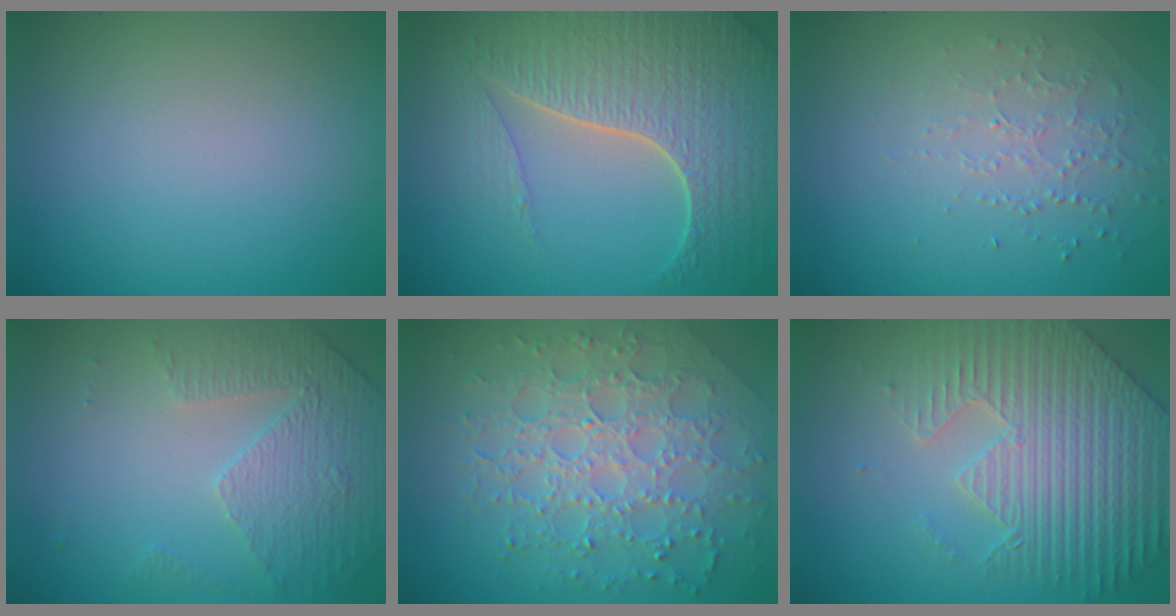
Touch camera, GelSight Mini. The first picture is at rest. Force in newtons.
{"total": 7.5, "press": 5.6, "slide": 5.0}
{"total": 1.3, "press": 1.0, "slide": 0.8}
{"total": 4.8, "press": 3.3, "slide": 3.6}
{"total": 7.2, "press": 5.1, "slide": 5.1}
{"total": 6.5, "press": 5.6, "slide": 3.2}